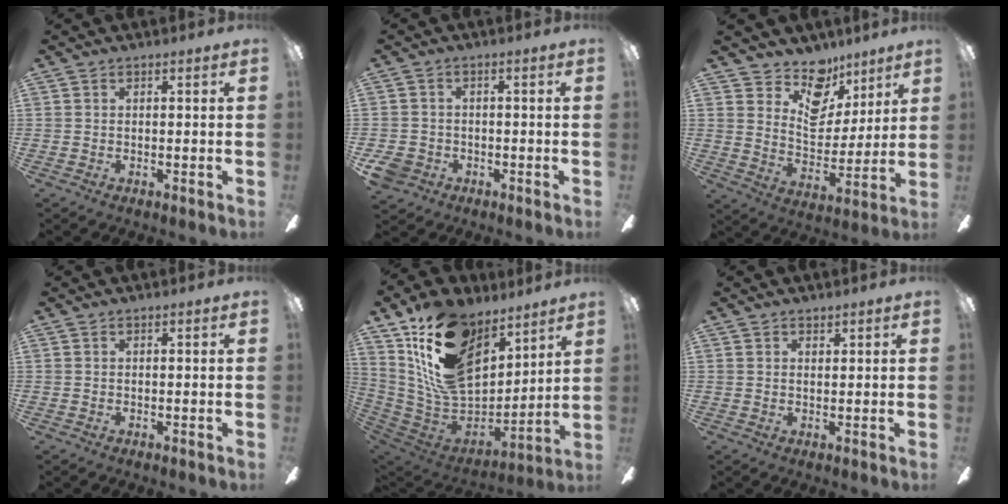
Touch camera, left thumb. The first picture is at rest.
{"total": 4.5, "force": [-2.4, 3.5, 1.6], "torque": [-0.050, 0.009, -0.050]}
{"total": 13.1, "force": [9.4, 7.9, 4.5], "torque": [-0.075, -0.069, 0.180]}
{"total": 0.0}
{"total": 22.7, "force": [12.0, 13.2, 14.1], "torque": [-0.292, -0.060, 0.225]}
{"total": 1.2, "force": [0.9, 0.7, 0.2], "torque": [0.004, -0.003, 0.017]}